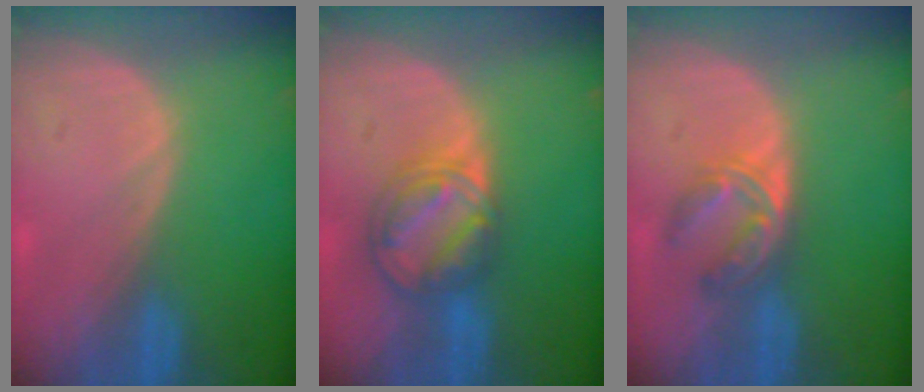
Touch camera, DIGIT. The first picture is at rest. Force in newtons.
{"total": 8.1, "press": 7.0, "slide": 4.1}
{"total": 6.0, "press": 5.0, "slide": 3.3}